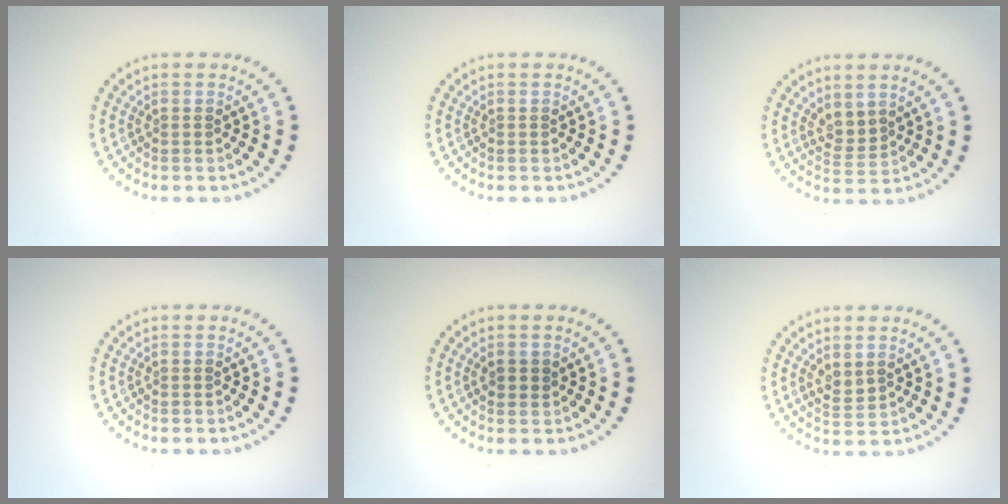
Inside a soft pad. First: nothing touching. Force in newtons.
{"total": 0.0}
{"total": 1.6, "press": 1.3, "slide": 1.1}
{"total": 0.0}
{"total": 1.2, "press": 1.1, "slide": 0.4}
{"total": 1.4, "press": 1.3, "slide": 0.6}